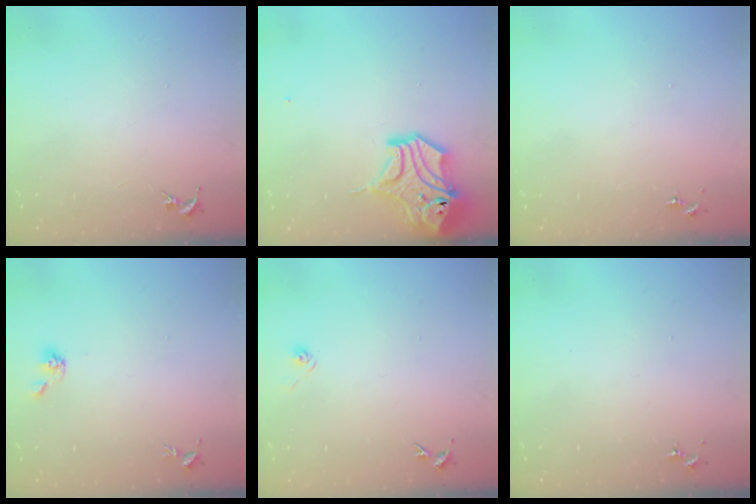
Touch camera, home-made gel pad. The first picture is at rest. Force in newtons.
{"total": 14.8, "press": 14.7, "slide": 2.2}
{"total": 0.0}
{"total": 5.2, "press": 4.6, "slide": 2.3}
{"total": 2.9, "press": 2.5, "slide": 1.5}
{"total": 0.0}